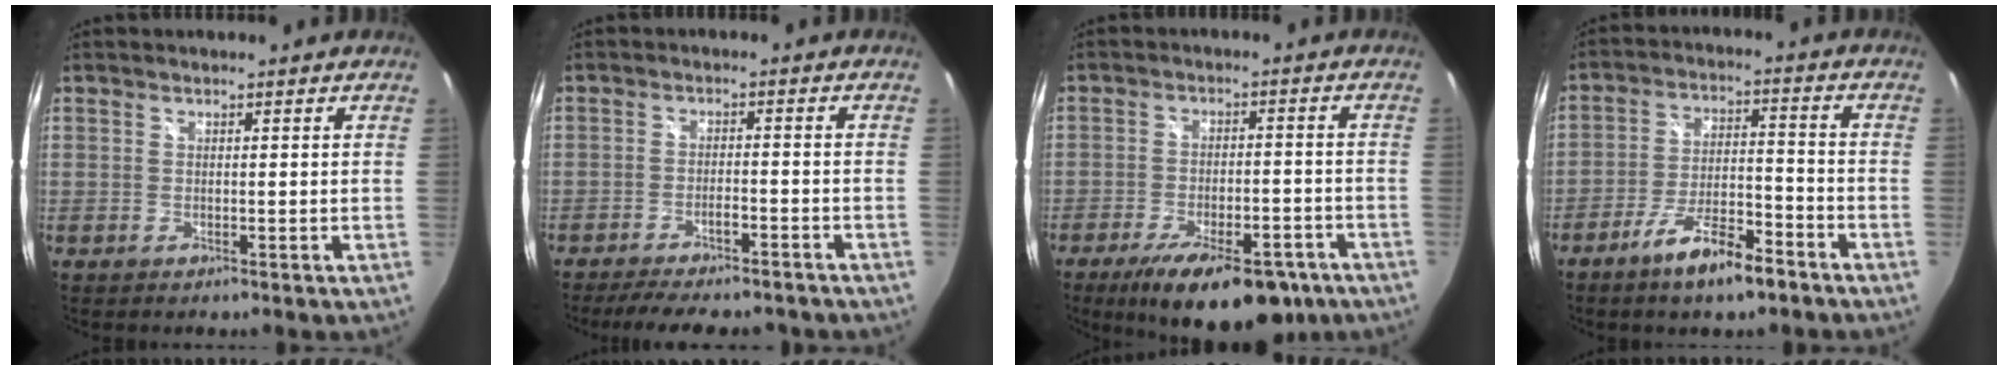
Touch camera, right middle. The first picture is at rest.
{"total": 12.1, "force": [-10.4, 2.9, 5.5], "torque": [-0.118, -0.011, -0.144]}
{"total": 17.9, "force": [-12.0, 6.8, 11.4], "torque": [-0.200, -0.026, -0.164]}
{"total": 8.0, "force": [-5.1, 2.8, 5.5], "torque": [-0.112, 0.003, -0.079]}